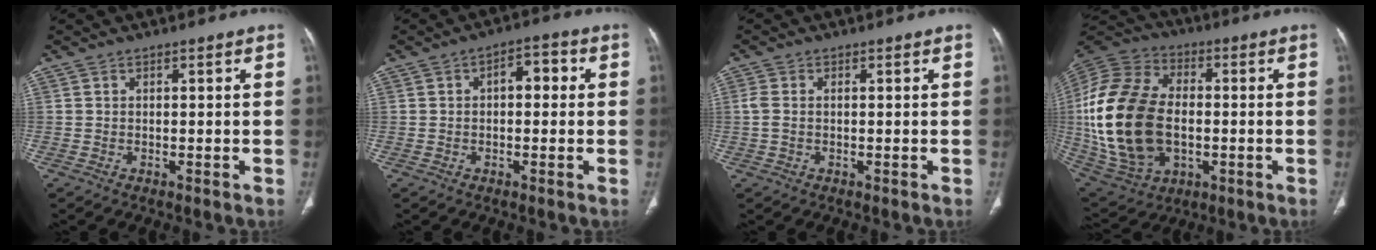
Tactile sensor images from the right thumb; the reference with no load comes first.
{"total": 4.6, "force": [0.4, 2.7, 3.7], "torque": [-0.032, 0.015, -0.003]}
{"total": 2.5, "force": [-0.1, 1.5, 2.0], "torque": [-0.062, 0.005, -0.002]}
{"total": 27.1, "force": [-1.6, 17.7, 20.5], "torque": [-0.428, 0.003, -0.011]}